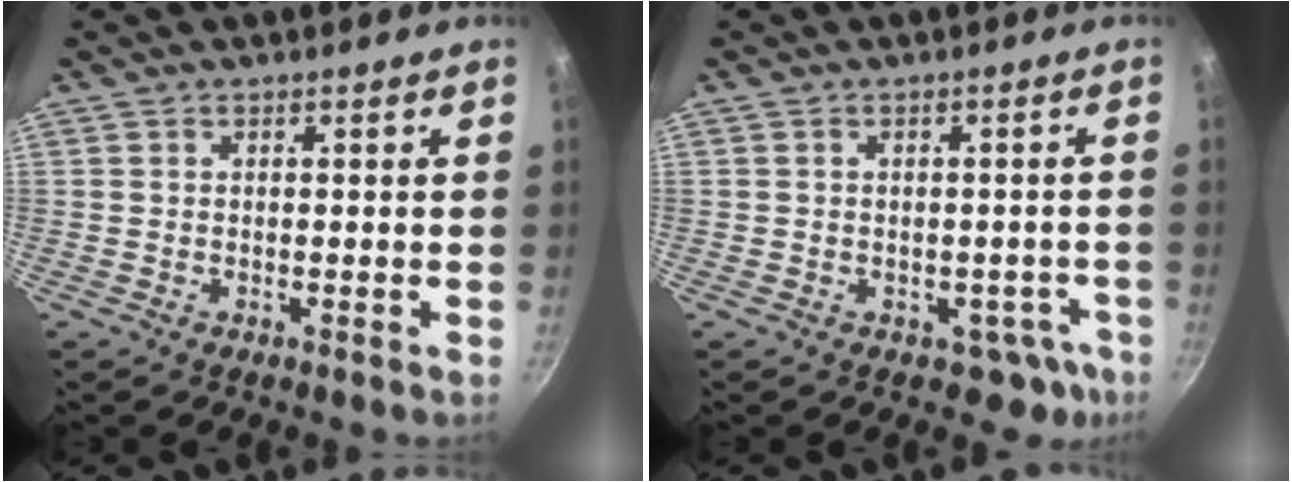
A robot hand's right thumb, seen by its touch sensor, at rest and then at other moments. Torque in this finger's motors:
{"motor_torque": [-0.26, 0.02, -0.28, 0.09, -0.03]}